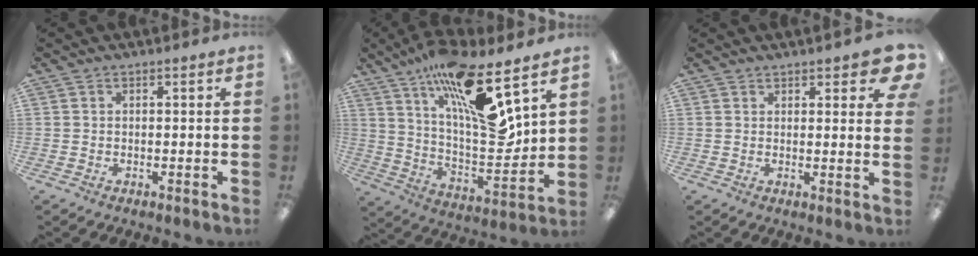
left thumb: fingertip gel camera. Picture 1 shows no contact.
{"total": 19.1, "force": [12.1, 4.7, 14.0], "torque": [-0.233, -0.080, 0.199]}
{"total": 5.9, "force": [4.2, 2.0, 3.7], "torque": [-0.040, -0.026, 0.069]}